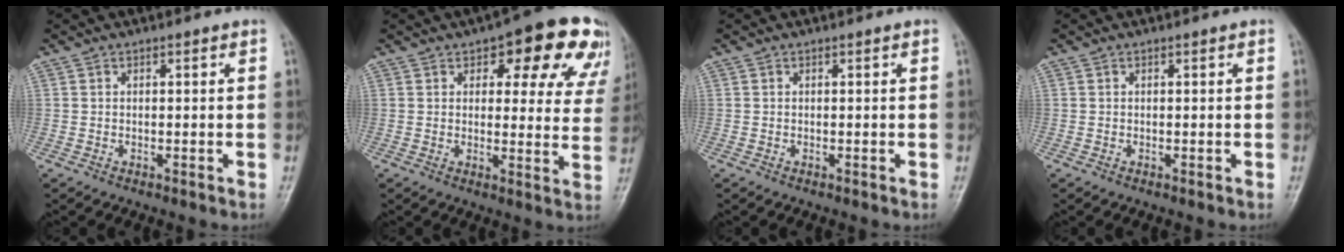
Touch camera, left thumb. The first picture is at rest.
{"total": 16.0, "force": [9.0, 7.4, 11.0], "torque": [-0.079, -0.025, 0.096]}
{"total": 0.0}
{"total": 0.0}